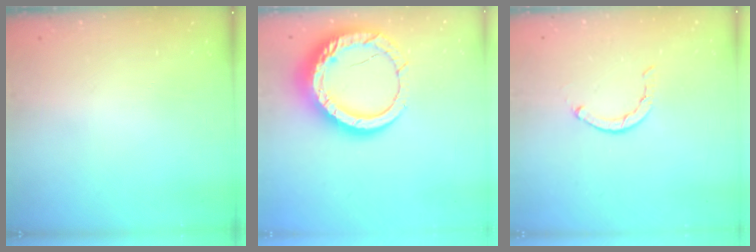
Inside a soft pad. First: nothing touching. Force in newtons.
{"total": 16.4, "press": 16.3, "slide": 1.7}
{"total": 1.6, "press": 1.5, "slide": 0.4}